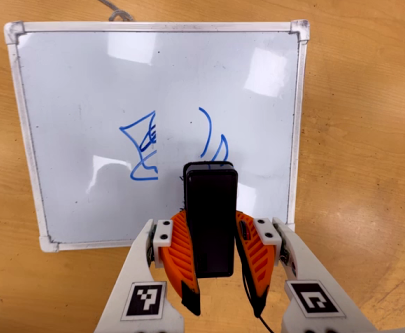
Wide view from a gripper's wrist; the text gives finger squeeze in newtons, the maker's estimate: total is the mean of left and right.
{"total": 8.3, "left": 7.1, "right": 9.6}